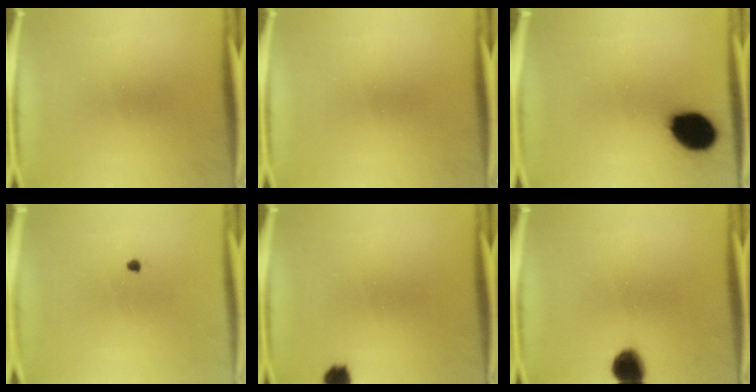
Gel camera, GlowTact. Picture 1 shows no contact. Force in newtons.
{"total": 0.0}
{"total": 14.2}
{"total": 1.0}
{"total": 2.7}
{"total": 6.9}